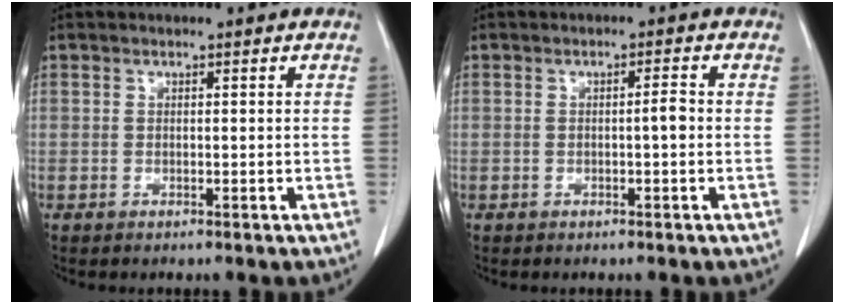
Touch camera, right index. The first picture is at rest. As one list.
[{"total": 1.7, "force": [-0.2, 0.1, 1.7], "torque": [-0.027, 0.002, -0.003]}]